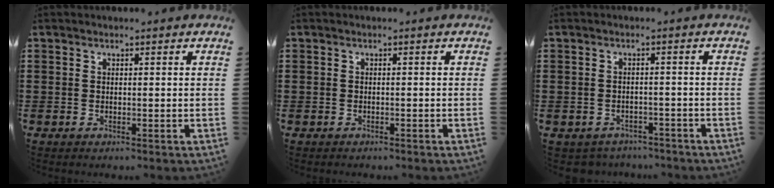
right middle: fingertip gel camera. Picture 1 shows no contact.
{"total": 0.6, "force": [-0.5, 0.3, -0.1], "torque": [0.002, 0.004, -0.013]}
{"total": 1.9, "force": [-1.8, 0.5, -0.3], "torque": [-0.003, 0.002, -0.042]}